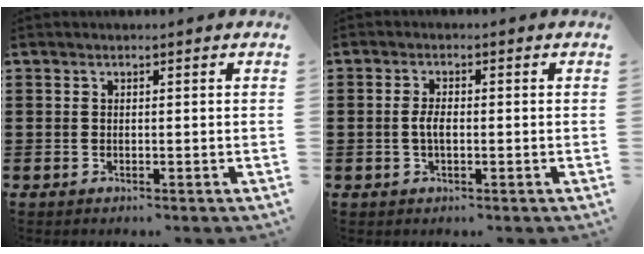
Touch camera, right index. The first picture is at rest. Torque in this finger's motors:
{"motor_torque": [1.04, 0.29, 0.13, 0.09]}